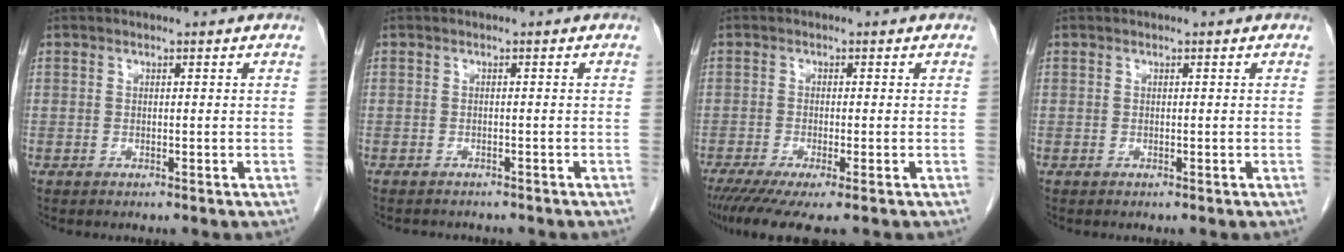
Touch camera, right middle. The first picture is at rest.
{"total": 4.6, "force": [-4.0, 1.7, 1.5], "torque": [-0.021, -0.001, -0.044]}
{"total": 7.3, "force": [-5.1, 0.8, 5.1], "torque": [-0.076, -0.017, -0.085]}
{"total": 0.0}